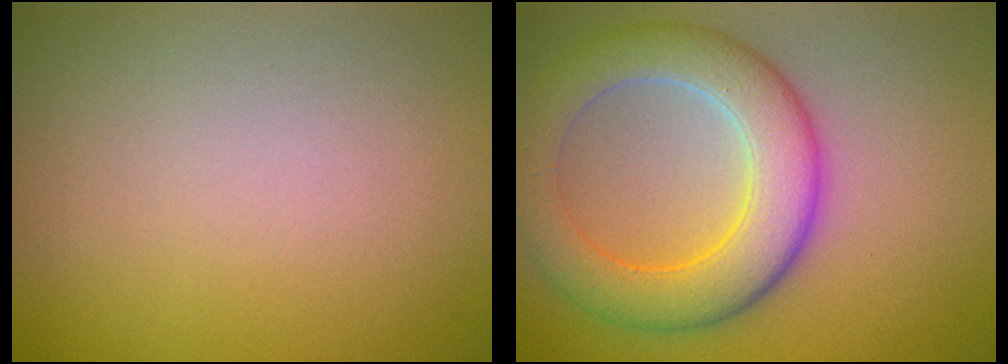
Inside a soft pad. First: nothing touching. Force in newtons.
{"total": 7.3, "press": 7.3, "slide": 0.4}